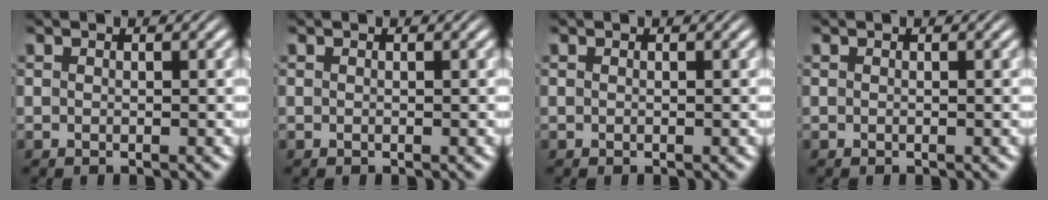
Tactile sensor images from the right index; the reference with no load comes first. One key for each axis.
{"total": 0.0}
{"total": 0.0}
{"total": 0.0}